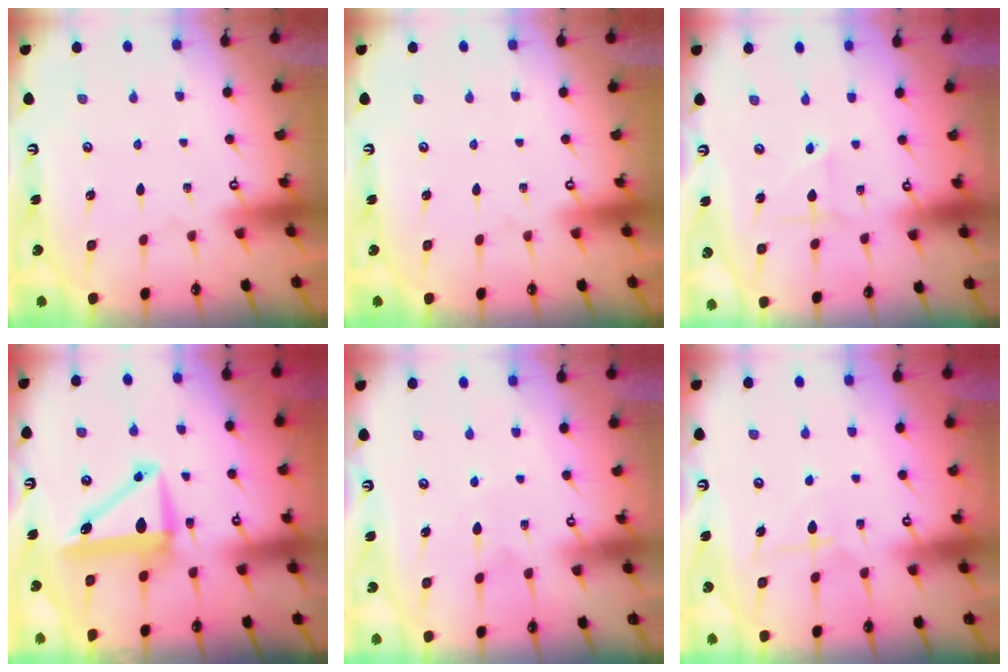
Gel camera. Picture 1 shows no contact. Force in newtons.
{"total": 0.0}
{"total": 1.8, "press": 1.7, "slide": 0.7}
{"total": 9.2, "press": 9.0, "slide": 2.0}
{"total": 5.7, "press": 5.7, "slide": 0.5}
{"total": 7.0, "press": 7.0, "slide": 0.5}